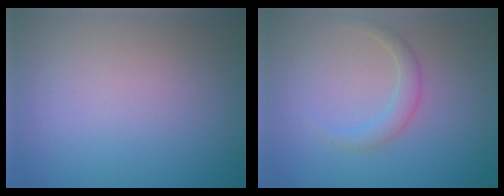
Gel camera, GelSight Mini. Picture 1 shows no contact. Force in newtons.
{"total": 1.7, "press": 1.7, "slide": 0.1}